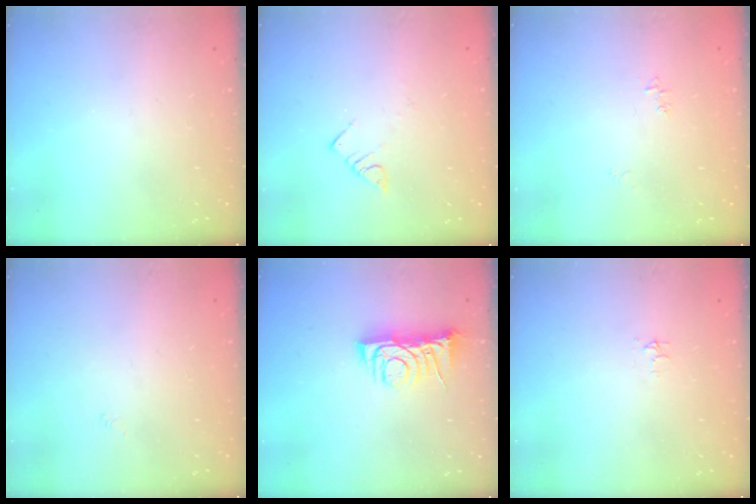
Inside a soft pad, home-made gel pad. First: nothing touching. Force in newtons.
{"total": 4.0, "press": 3.9, "slide": 0.5}
{"total": 3.3, "press": 3.3, "slide": 0.5}
{"total": 0.6, "press": 0.5, "slide": 0.2}
{"total": 6.3, "press": 6.3, "slide": 0.8}
{"total": 3.6, "press": 3.6, "slide": 0.2}